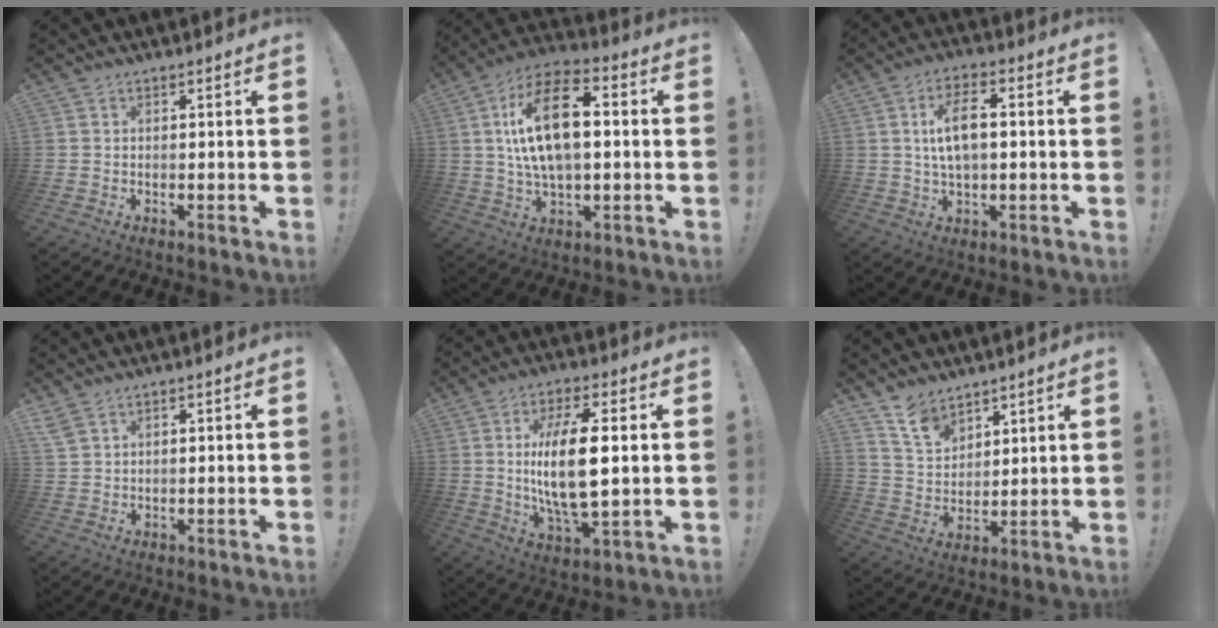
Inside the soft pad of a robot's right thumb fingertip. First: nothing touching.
{"total": 17.9, "force": [2.6, 9.0, 15.3], "torque": [-0.264, 0.011, 0.036]}
{"total": 9.2, "force": [0.9, 4.2, 8.1], "torque": [-0.142, 0.010, 0.017]}
{"total": 3.3, "force": [2.3, 1.6, 1.7], "torque": [-0.033, -0.006, 0.045]}
{"total": 16.5, "force": [1.5, 5.9, 15.3], "torque": [-0.308, -0.015, 0.009]}
{"total": 9.7, "force": [7.6, 5.2, 2.9], "torque": [-0.064, -0.047, 0.150]}